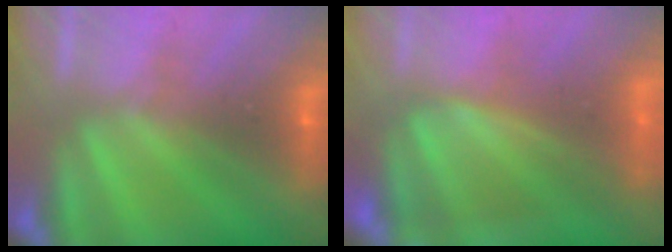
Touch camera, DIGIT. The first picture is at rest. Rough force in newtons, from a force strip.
{"total": 4.6}